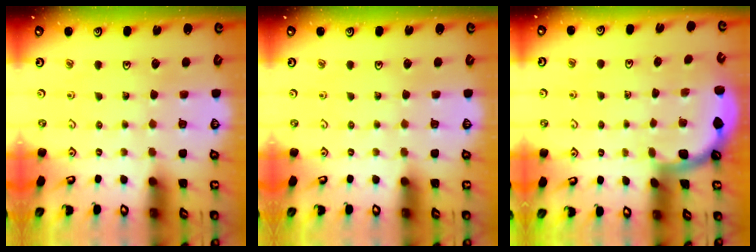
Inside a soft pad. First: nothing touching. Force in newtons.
{"total": 0.0}
{"total": 1.8, "press": 1.8, "slide": 0.1}